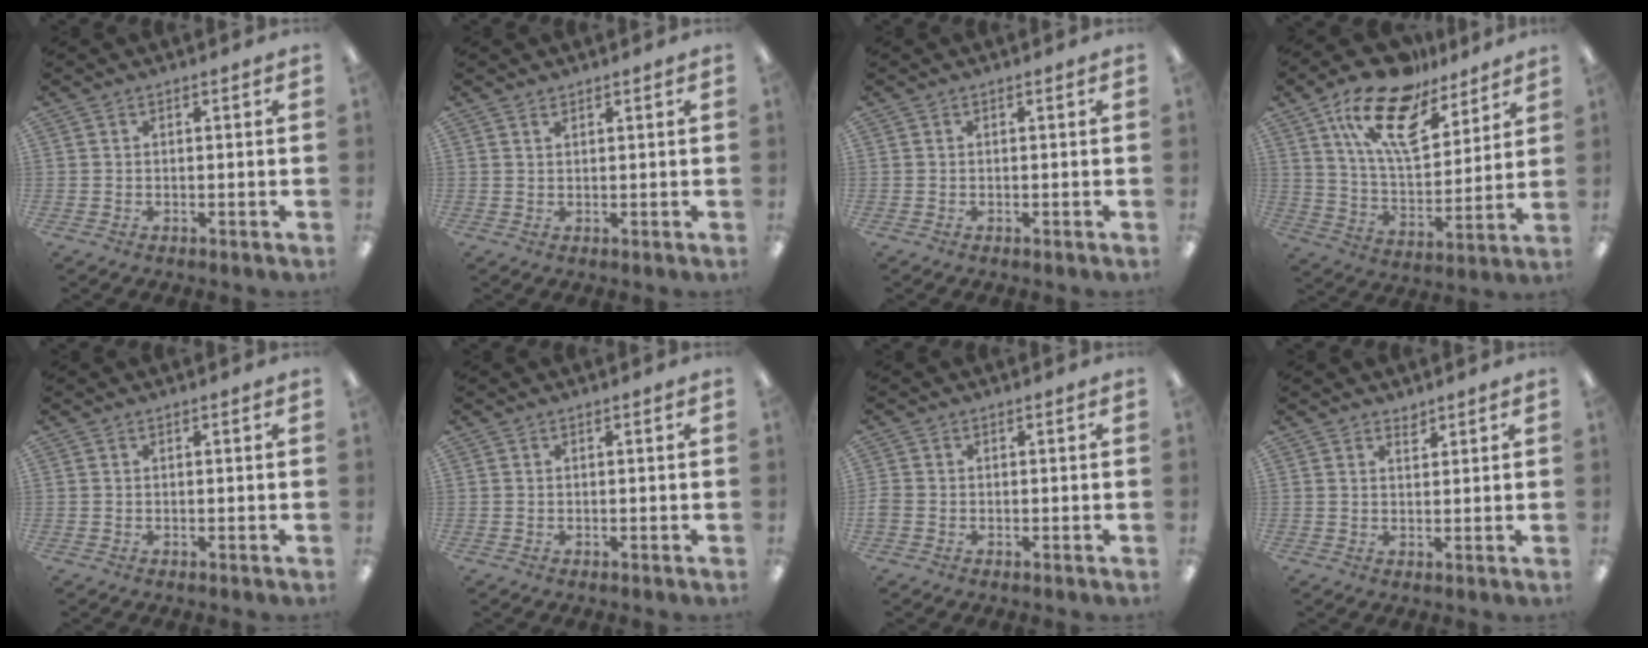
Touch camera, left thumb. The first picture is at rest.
{"total": 1.1, "force": [1.0, 0.3, 0.4], "torque": [-0.009, -0.001, 0.020]}
{"total": 0.0}
{"total": 19.7, "force": [13.1, 8.9, 11.7], "torque": [-0.214, -0.065, 0.230]}
{"total": 0.0}
{"total": 0.0}
{"total": 1.2, "force": [-0.4, 1.0, 0.5], "torque": [-0.008, 0.003, -0.006]}
{"total": 2.1, "force": [2.0, 0.8, 0.2], "torque": [0.003, -0.011, 0.035]}